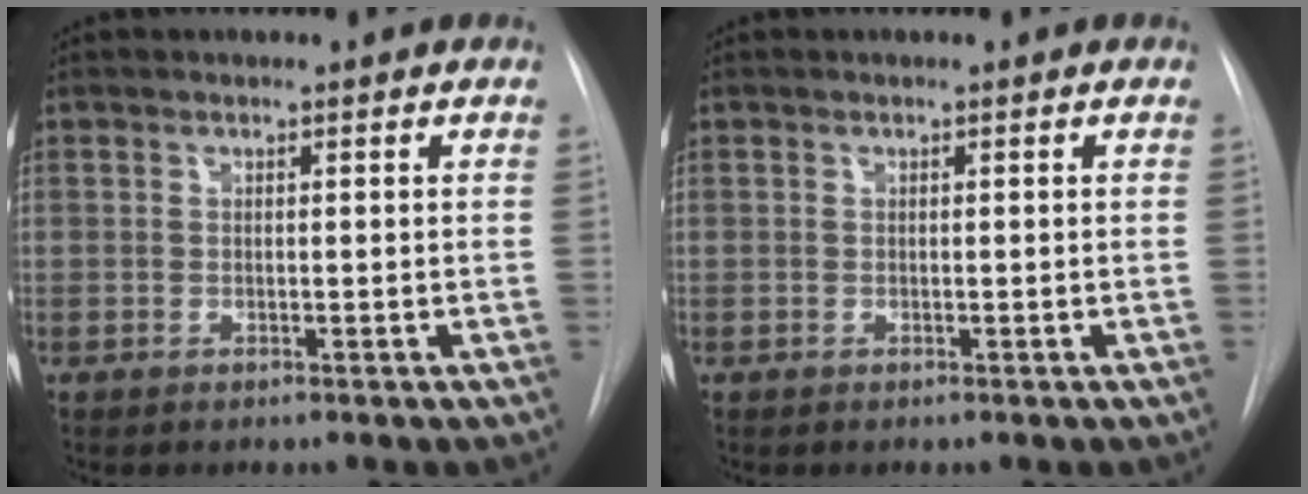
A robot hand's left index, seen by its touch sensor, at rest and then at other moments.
{"total": 0.0}